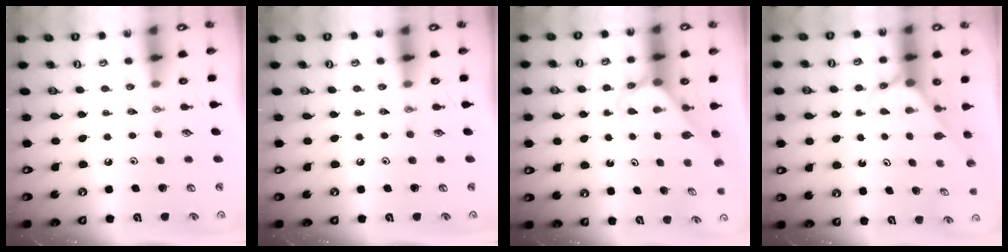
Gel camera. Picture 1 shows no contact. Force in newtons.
{"total": 0.0}
{"total": 2.6, "press": 2.6, "slide": 0.2}
{"total": 2.6, "press": 2.6, "slide": 0.2}